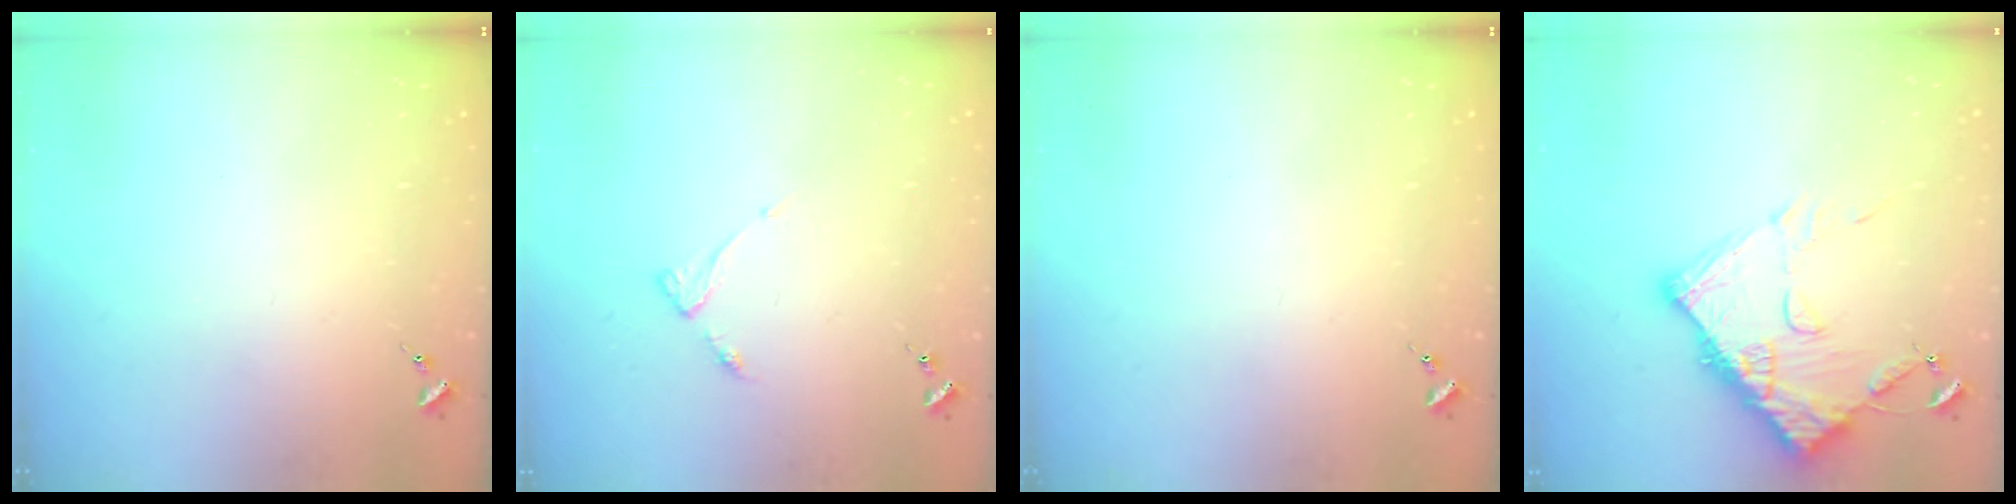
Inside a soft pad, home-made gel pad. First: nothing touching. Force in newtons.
{"total": 3.8, "press": 3.8, "slide": 0.5}
{"total": 0.0}
{"total": 13.1, "press": 13.1, "slide": 1.4}